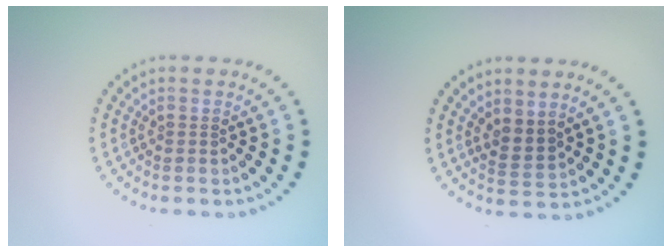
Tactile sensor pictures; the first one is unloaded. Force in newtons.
{"total": 2.0, "press": 1.5, "slide": 1.2}